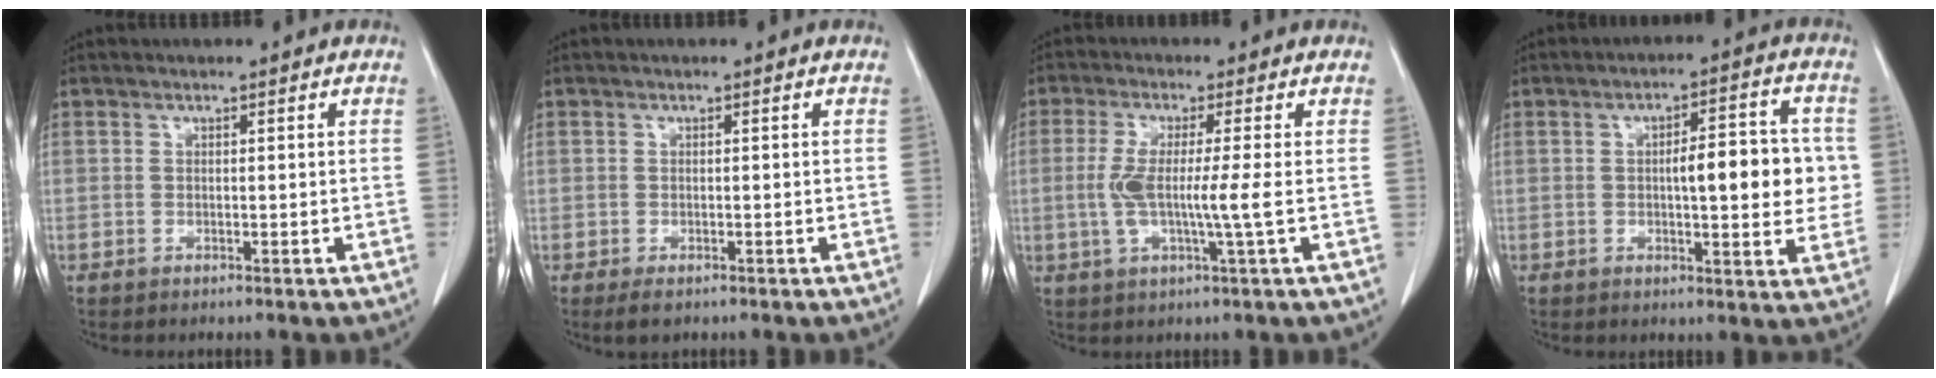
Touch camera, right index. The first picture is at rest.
{"total": 1.9, "force": [-1.1, 1.2, 0.9], "torque": [-0.016, -0.001, -0.011]}
{"total": 6.4, "force": [-0.4, -0.4, 6.4], "torque": [-0.129, -0.007, -0.007]}
{"total": 10.0, "force": [0.3, 2.8, 9.6], "torque": [-0.126, 0.018, 0.005]}